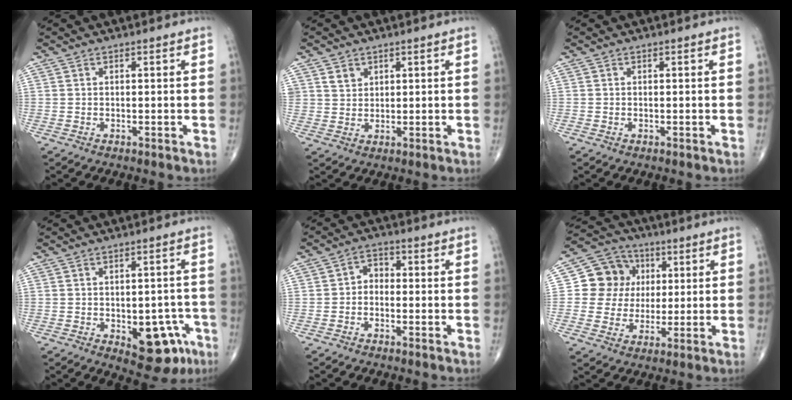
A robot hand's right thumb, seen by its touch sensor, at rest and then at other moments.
{"total": 2.7, "force": [1.6, 2.1, 0.6], "torque": [0.006, -0.011, 0.028]}
{"total": 0.0}
{"total": 11.0, "force": [-4.2, 6.0, 8.2], "torque": [-0.066, 0.022, -0.043]}
{"total": 3.2, "force": [-0.8, 2.5, 1.9], "torque": [-0.012, 0.020, -0.029]}
{"total": 10.9, "force": [1.9, 10.2, 3.6], "torque": [-0.022, 0.006, 0.028]}